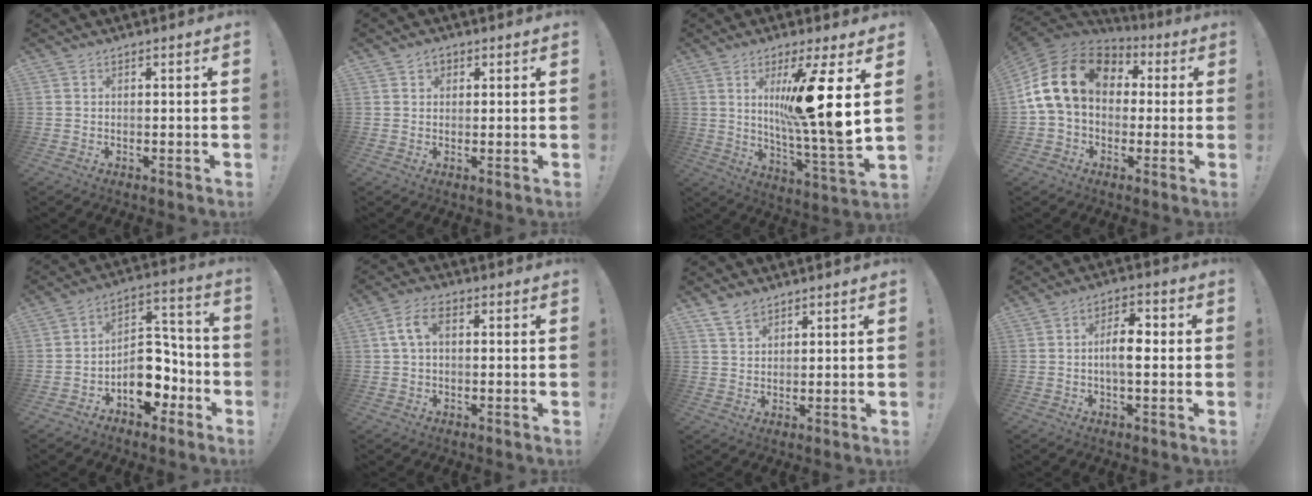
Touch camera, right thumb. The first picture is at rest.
{"total": 2.2, "force": [0.9, 1.8, 0.9], "torque": [-0.003, -0.003, 0.013]}
{"total": 17.9, "force": [5.2, 0.6, 17.1], "torque": [-0.267, -0.038, 0.060]}
{"total": 19.5, "force": [3.8, 13.7, 13.3], "torque": [-0.244, 0.008, 0.073]}
{"total": 13.5, "force": [-5.5, 10.0, 7.1], "torque": [-0.074, 0.040, -0.081]}
{"total": 6.5, "force": [1.3, 4.0, 4.9], "torque": [-0.097, 0.012, 0.025]}
{"total": 4.8, "force": [3.7, 2.5, 1.9], "torque": [-0.038, -0.014, 0.070]}
{"total": 7.3, "force": [-0.3, 3.2, 6.6], "torque": [-0.101, 0.003, -0.013]}